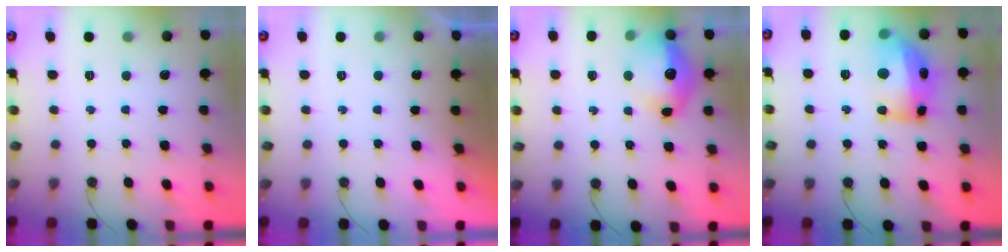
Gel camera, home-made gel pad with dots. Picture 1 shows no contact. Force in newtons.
{"total": 0.0}
{"total": 13.7, "press": 13.6, "slide": 1.2}
{"total": 15.4, "press": 15.4, "slide": 1.5}